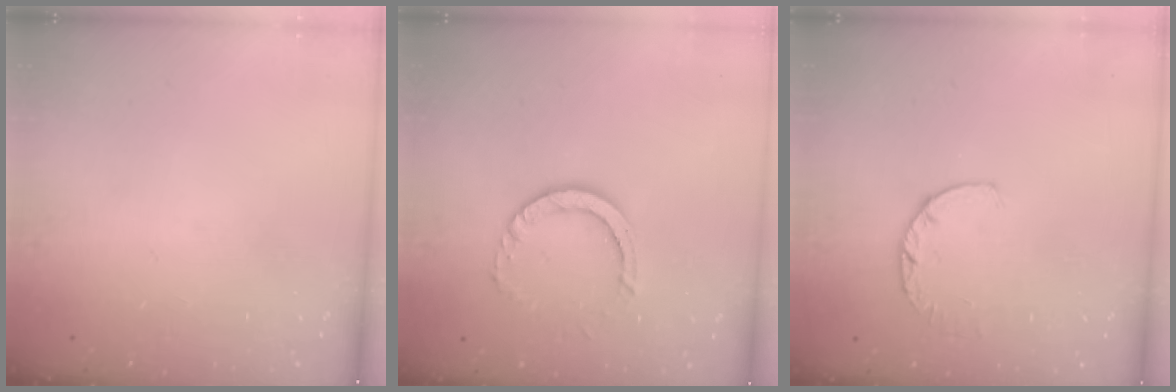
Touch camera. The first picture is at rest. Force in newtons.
{"total": 8.6, "press": 8.5, "slide": 1.3}
{"total": 3.0, "press": 2.9, "slide": 0.4}